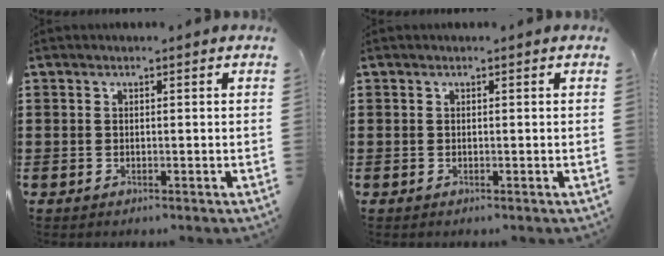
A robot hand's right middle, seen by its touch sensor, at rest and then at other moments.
{"total": 0.0}